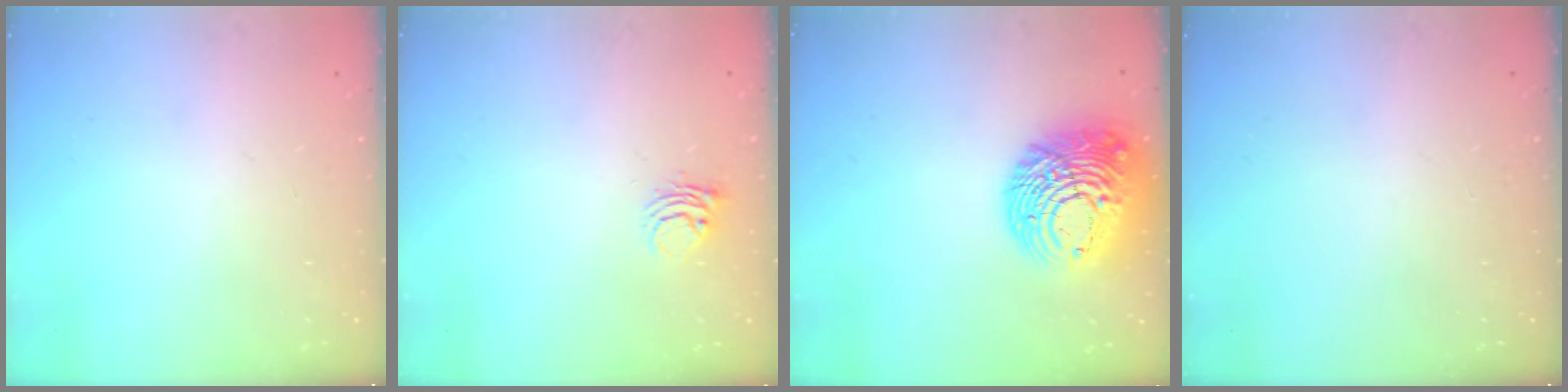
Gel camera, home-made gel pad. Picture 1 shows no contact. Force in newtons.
{"total": 5.0, "press": 5.0, "slide": 0.4}
{"total": 17.8, "press": 17.7, "slide": 1.7}
{"total": 0.0}